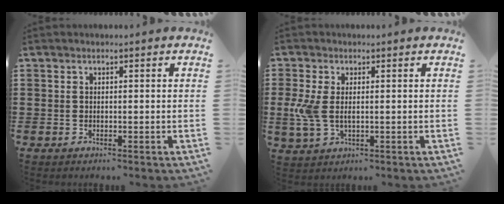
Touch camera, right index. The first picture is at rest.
{"total": 4.7, "force": [0.0, 2.3, 4.0], "torque": [-0.106, -0.003, -0.007]}